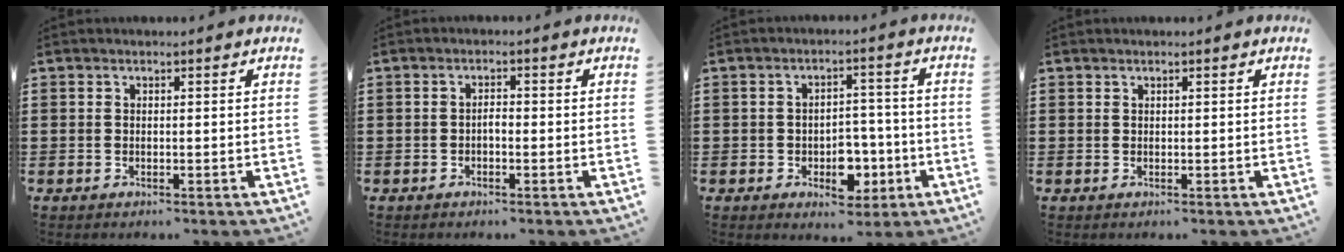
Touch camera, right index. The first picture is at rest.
{"total": 1.4, "force": [-0.5, 0.5, 1.2], "torque": [-0.024, 0.000, -0.009]}
{"total": 6.0, "force": [-2.5, 3.8, 3.8], "torque": [-0.049, 0.006, -0.048]}
{"total": 0.0}